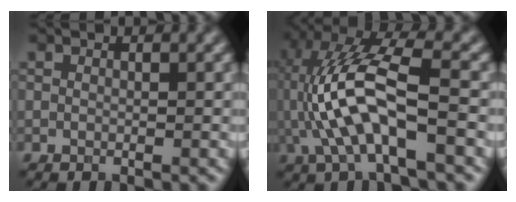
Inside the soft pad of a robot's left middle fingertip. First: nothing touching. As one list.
[{"total": 9.0, "force": [-1.4, 3.1, 8.3], "torque": [-0.183, 0.019, -0.027]}]